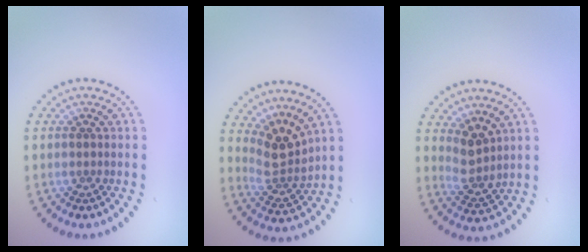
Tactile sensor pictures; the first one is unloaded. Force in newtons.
{"total": 3.3, "press": 2.4, "slide": 2.2}
{"total": 2.6, "press": 2.0, "slide": 1.8}